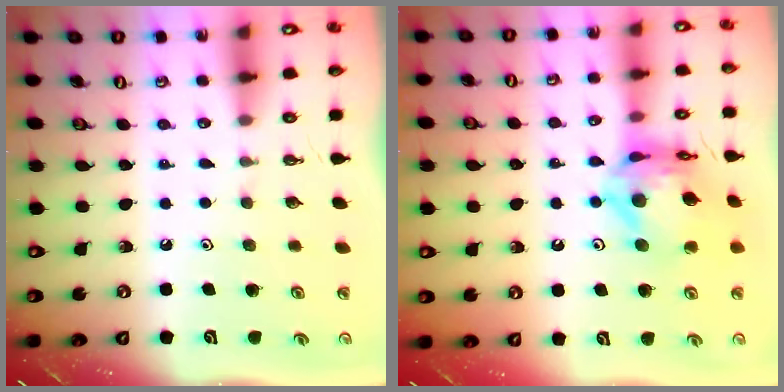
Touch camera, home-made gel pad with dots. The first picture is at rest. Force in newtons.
{"total": 14.0, "press": 13.9, "slide": 1.6}